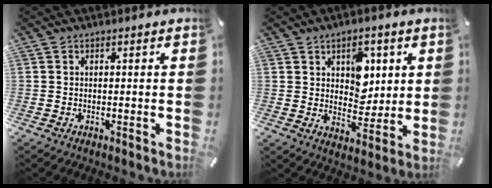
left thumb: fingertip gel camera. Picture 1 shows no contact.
{"total": 8.7, "force": [3.2, 6.8, 4.3], "torque": [-0.043, -0.013, 0.051]}